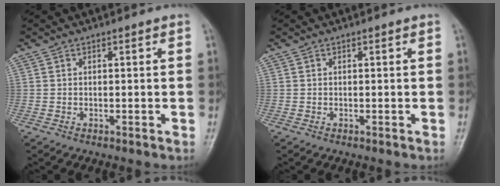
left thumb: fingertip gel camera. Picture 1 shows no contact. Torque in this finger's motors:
{"motor_torque": [0.00, 0.00, 0.00, 0.00, 0.00]}